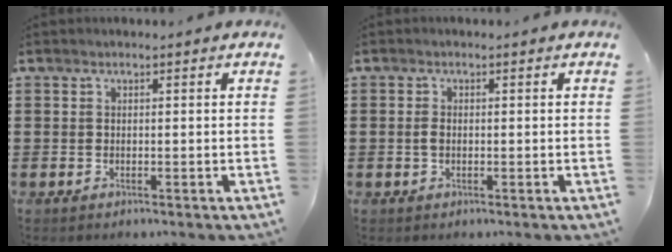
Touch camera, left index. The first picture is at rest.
{"total": 1.4, "force": [-0.2, 0.7, 1.2], "torque": [-0.033, -0.001, -0.007]}